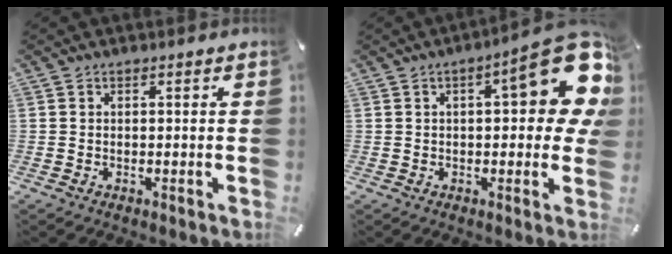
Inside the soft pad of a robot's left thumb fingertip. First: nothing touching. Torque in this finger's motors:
{"motor_torque": [0.46, 0.22, 0.88, 0.38, 0.11]}